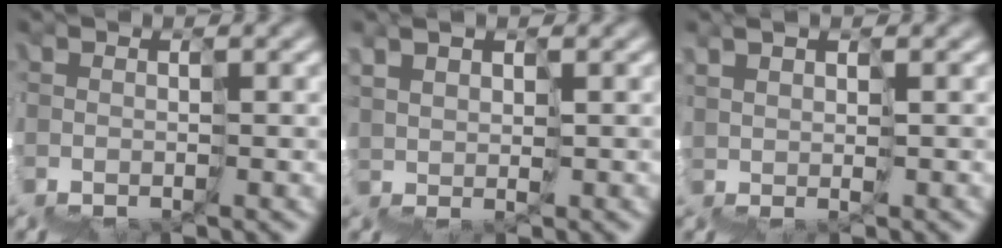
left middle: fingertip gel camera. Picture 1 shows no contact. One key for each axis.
{"total": 2.8, "fx": 2.3, "fy": -1.1, "fz": -1.2, "tx": 0.026, "ty": 0.022, "tz": 0.044}
{"total": 2.6, "fx": 2.0, "fy": -1.3, "fz": -1.1, "tx": 0.027, "ty": 0.017, "tz": 0.039}